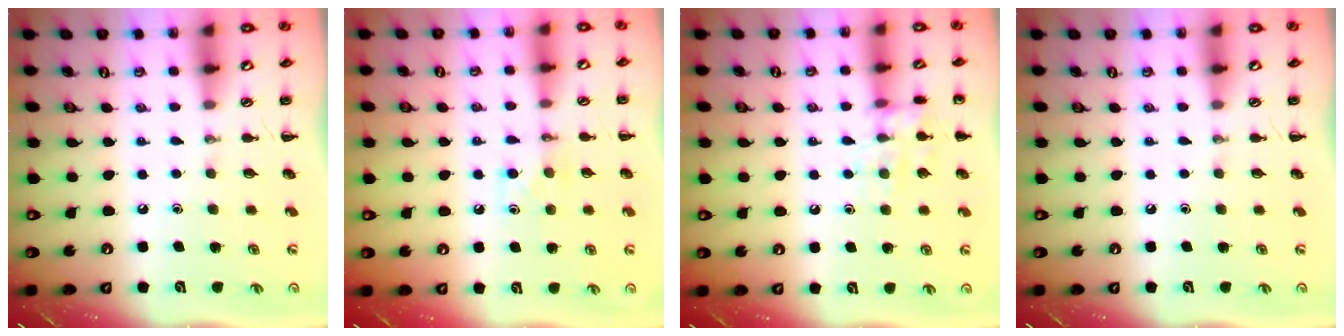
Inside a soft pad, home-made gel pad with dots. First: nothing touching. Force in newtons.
{"total": 4.8, "press": 4.5, "slide": 1.4}
{"total": 9.9, "press": 9.8, "slide": 1.2}
{"total": 0.0}